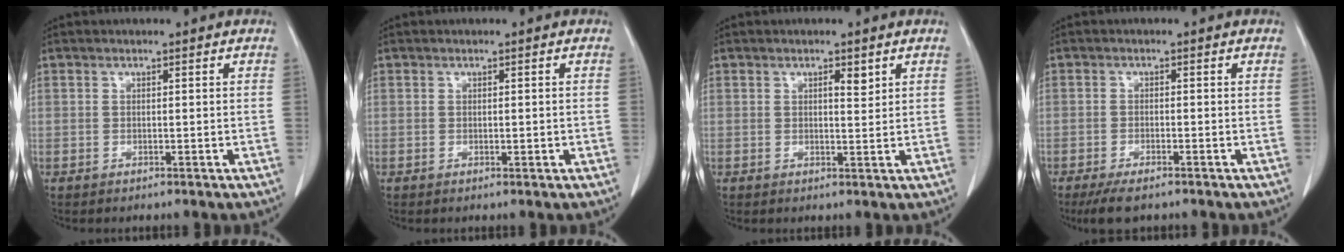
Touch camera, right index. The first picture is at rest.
{"total": 0.7, "force": [0.0, 0.3, 0.5], "torque": [-0.008, -0.001, 0.002]}
{"total": 1.8, "force": [1.0, 0.5, 1.4], "torque": [-0.021, -0.005, 0.015]}
{"total": 4.4, "force": [-3.2, 1.1, 2.7], "torque": [-0.049, -0.007, -0.053]}